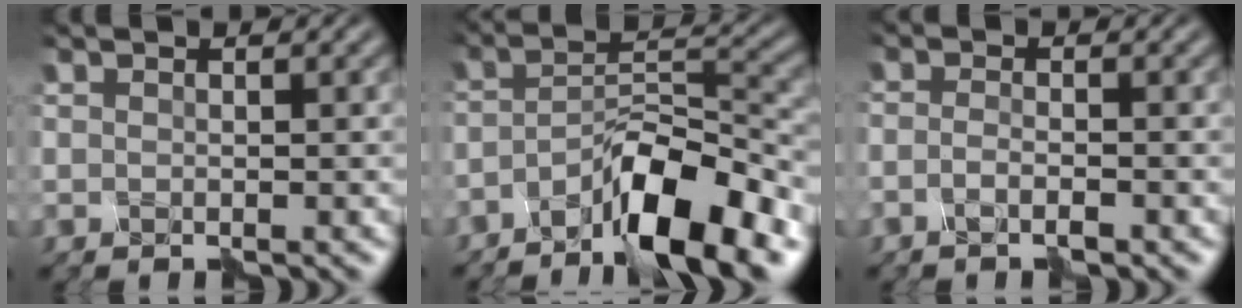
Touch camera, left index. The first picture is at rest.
{"total": 8.5, "force": [-5.7, 1.7, 6.0], "torque": [-0.101, 0.011, -0.103]}
{"total": 1.6, "force": [-1.4, 0.0, 0.7], "torque": [-0.021, -0.003, -0.030]}